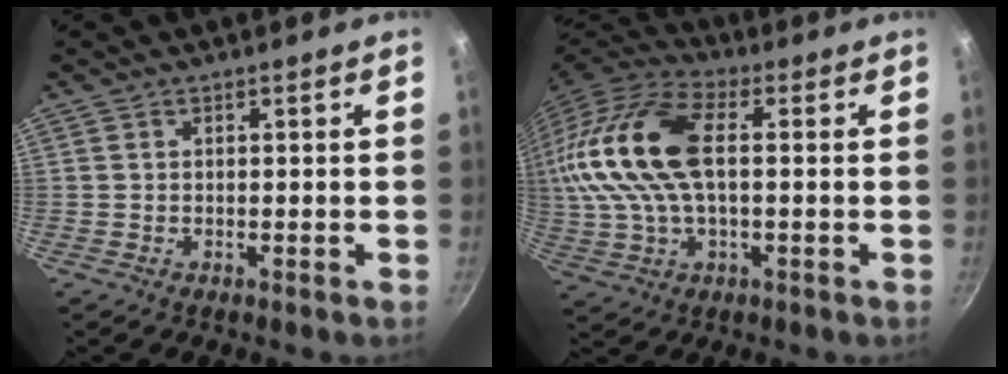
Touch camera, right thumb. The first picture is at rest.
{"total": 19.5, "force": [2.4, 10.2, 16.4], "torque": [-0.333, 0.029, 0.035]}